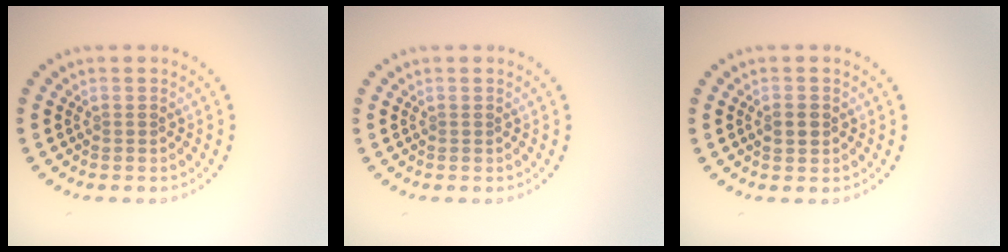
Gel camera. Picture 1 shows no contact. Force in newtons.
{"total": 0.0}
{"total": 1.9, "press": 1.9, "slide": 0.1}